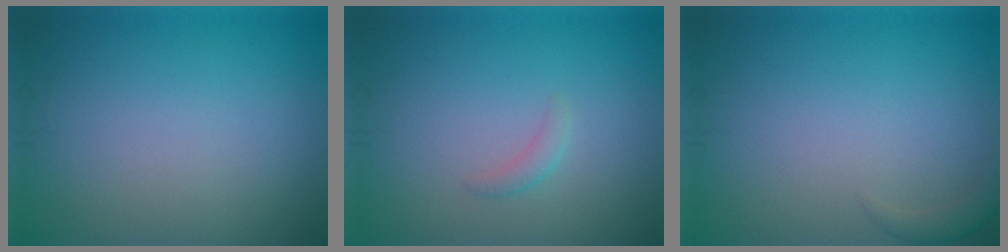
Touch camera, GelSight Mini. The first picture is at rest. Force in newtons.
{"total": 1.0, "press": 1.0, "slide": 0.0}
{"total": 1.4, "press": 1.4, "slide": 0.2}